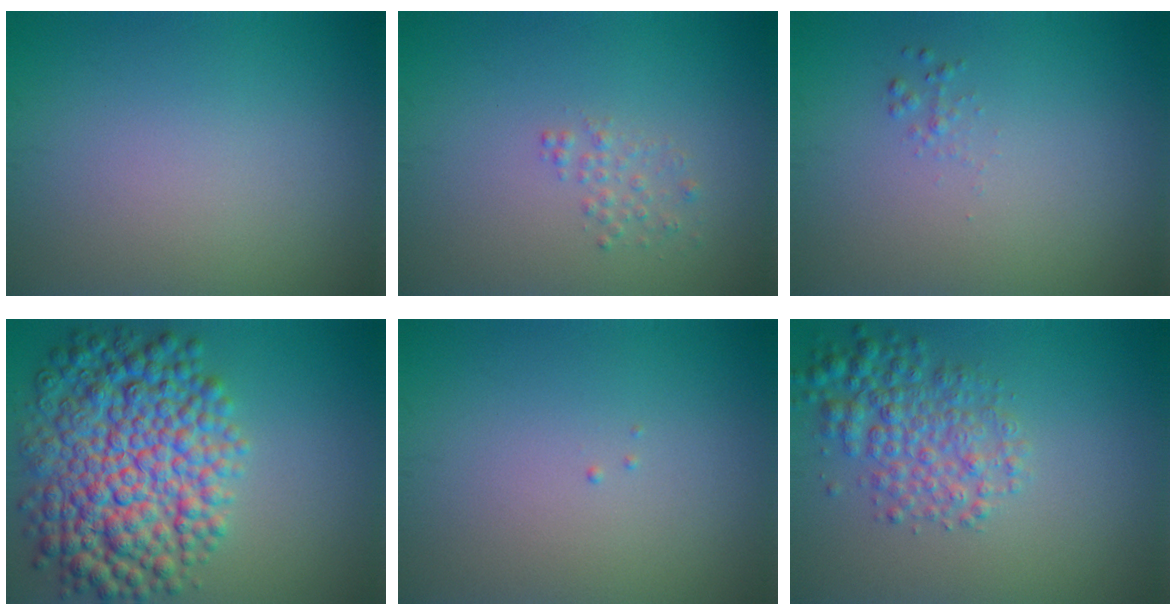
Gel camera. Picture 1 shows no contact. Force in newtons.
{"total": 1.1, "press": 1.1, "slide": 0.0}
{"total": 0.6, "press": 0.6, "slide": 0.0}
{"total": 11.2, "press": 11.2, "slide": 0.1}
{"total": 0.0}
{"total": 4.2, "press": 4.2, "slide": 0.1}